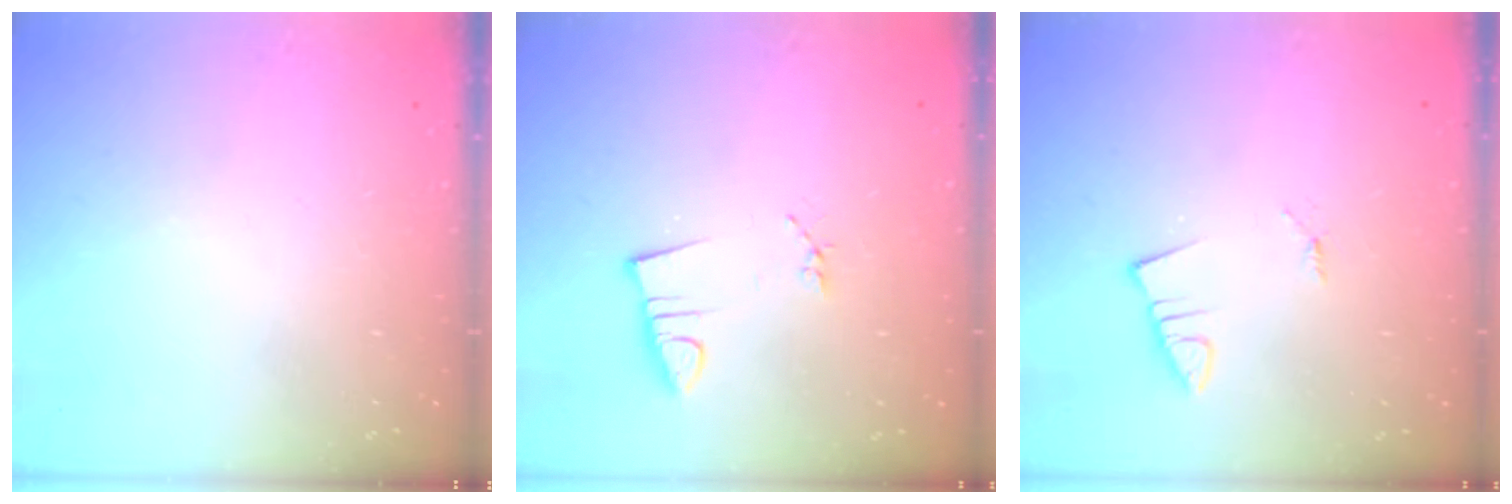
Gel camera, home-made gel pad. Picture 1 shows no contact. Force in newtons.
{"total": 2.9, "press": 1.4, "slide": 2.5}
{"total": 1.2, "press": 1.2, "slide": 0.1}